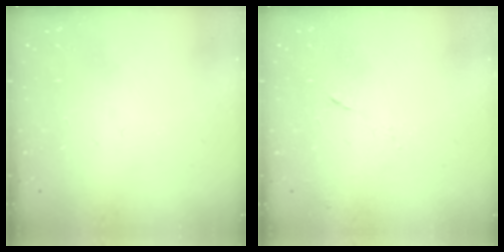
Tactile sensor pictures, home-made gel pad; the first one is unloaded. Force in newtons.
{"total": 7.4, "press": 7.4, "slide": 0.7}